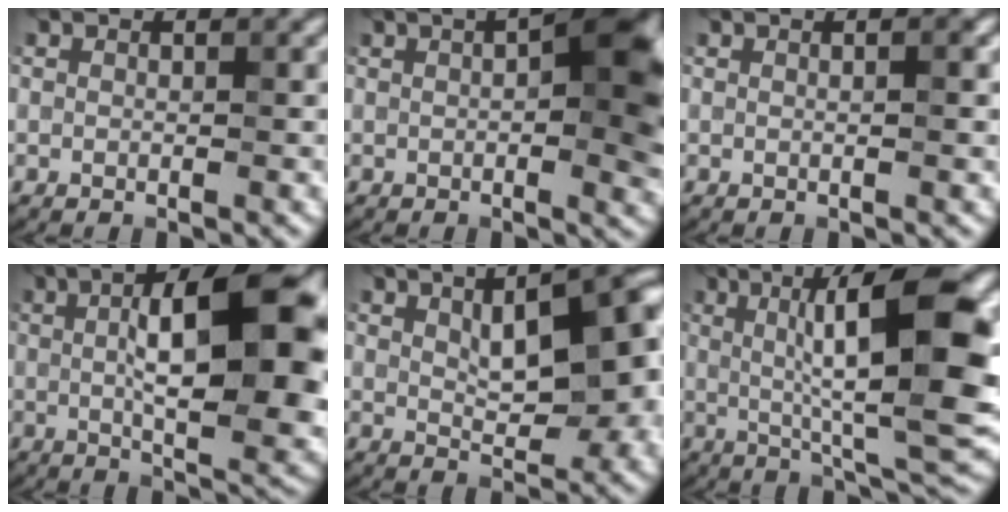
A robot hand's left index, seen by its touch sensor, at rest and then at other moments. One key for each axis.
{"total": 8.0, "fx": 1.3, "fy": 2.6, "fz": 7.5, "tx": -0.102, "ty": 0.015, "tz": 0.015}
{"total": 1.0, "fx": 0.2, "fy": 0.0, "fz": 1.0, "tx": -0.020, "ty": 0.003, "tz": 0.004}
{"total": 12.9, "fx": 1.9, "fy": 3.9, "fz": 12.2, "tx": -0.169, "ty": 0.015, "tz": 0.027}
{"total": 8.8, "fx": 1.5, "fy": 3.4, "fz": 7.9, "tx": -0.119, "ty": 0.013, "tz": 0.025}
{"total": 12.7, "fx": 2.1, "fy": 1.9, "fz": 12.4, "tx": -0.172, "ty": 0.017, "tz": 0.031}